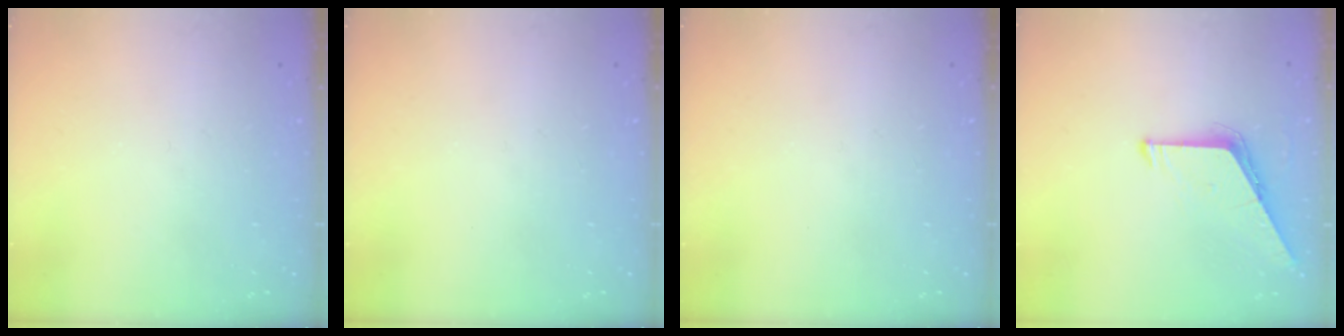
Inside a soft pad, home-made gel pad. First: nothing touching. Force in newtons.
{"total": 0.0}
{"total": 0.0}
{"total": 6.5, "press": 6.4, "slide": 0.5}